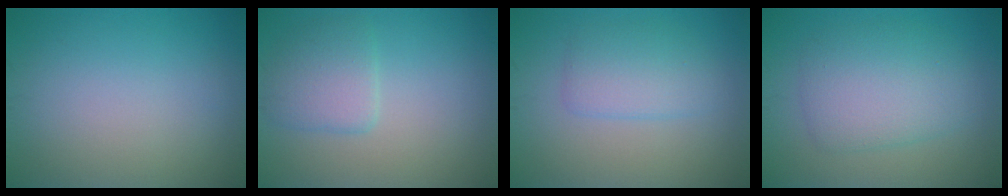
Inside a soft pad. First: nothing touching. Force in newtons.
{"total": 2.9, "press": 2.9, "slide": 0.3}
{"total": 3.0, "press": 3.0, "slide": 0.1}
{"total": 5.0, "press": 5.0, "slide": 0.2}